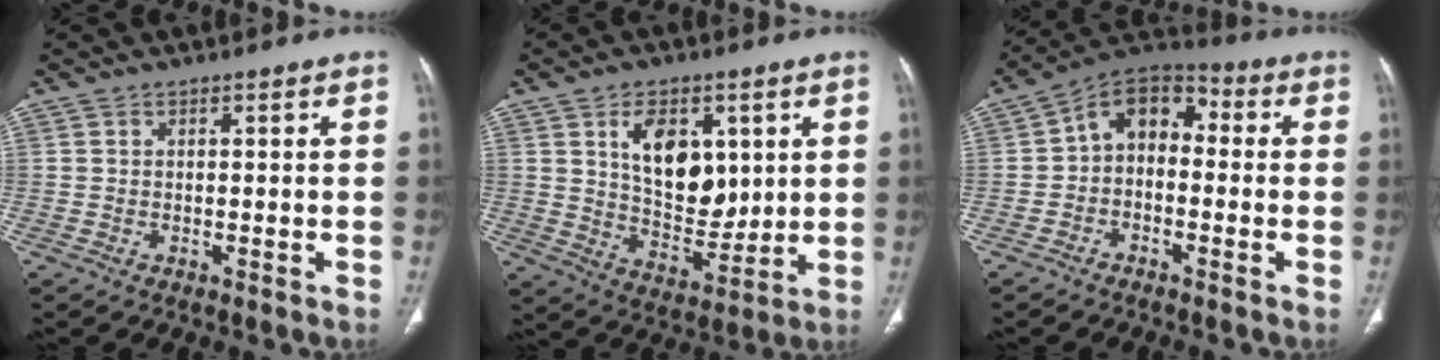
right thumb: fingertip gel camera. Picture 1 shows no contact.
{"total": 13.6, "force": [4.2, 8.4, 9.9], "torque": [-0.117, -0.032, 0.084]}
{"total": 9.7, "force": [-0.4, 6.7, 7.0], "torque": [-0.085, 0.040, -0.027]}